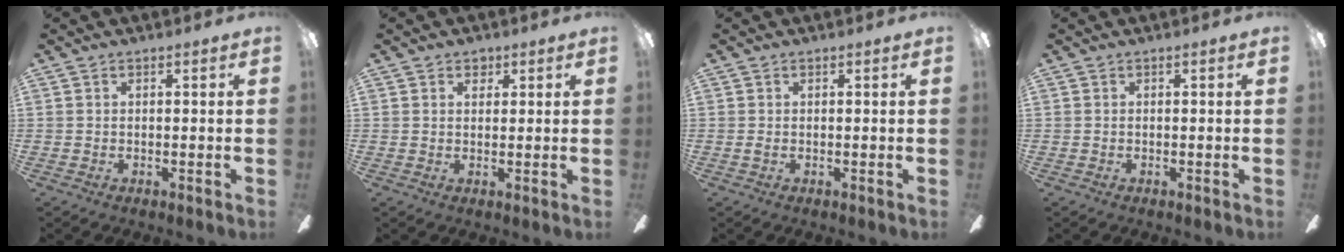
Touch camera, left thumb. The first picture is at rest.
{"total": 2.3, "force": [1.4, 1.6, 1.0], "torque": [-0.006, -0.002, 0.022]}
{"total": 0.7, "force": [0.0, 0.3, 0.6], "torque": [-0.012, 0.002, -0.001]}
{"total": 0.0}